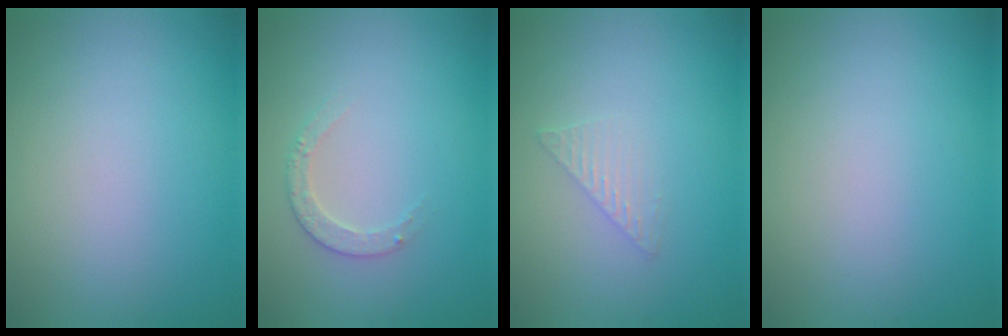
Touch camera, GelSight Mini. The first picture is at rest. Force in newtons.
{"total": 1.8, "press": 1.8, "slide": 0.4}
{"total": 1.4, "press": 1.4, "slide": 0.1}
{"total": 0.0}